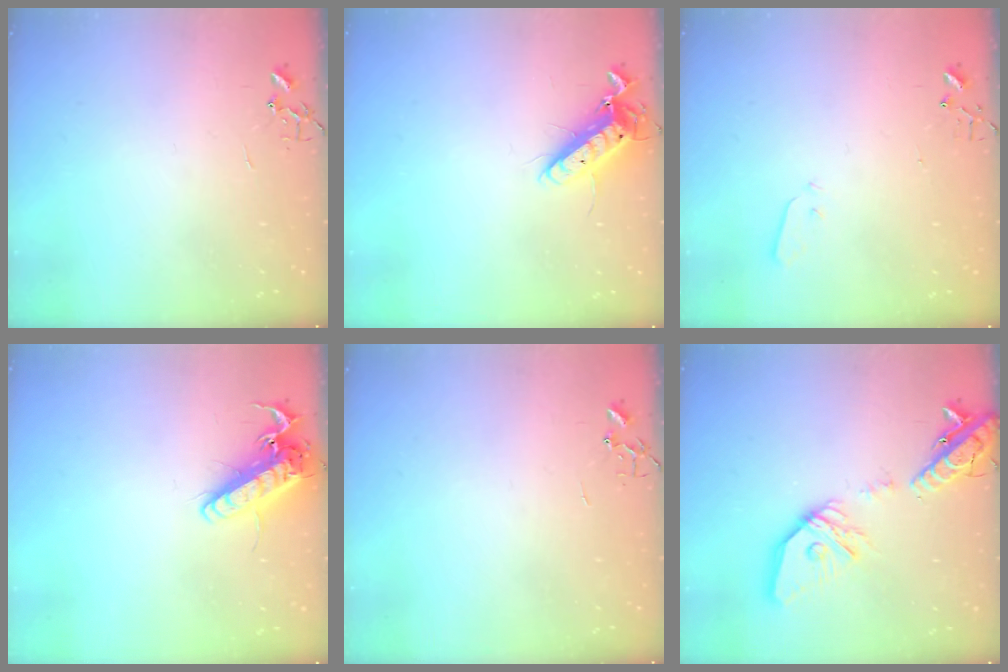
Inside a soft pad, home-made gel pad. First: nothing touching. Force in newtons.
{"total": 12.2, "press": 12.1, "slide": 1.7}
{"total": 2.9, "press": 2.8, "slide": 0.8}
{"total": 14.6, "press": 14.4, "slide": 2.4}
{"total": 0.0}
{"total": 21.4, "press": 21.2, "slide": 3.5}